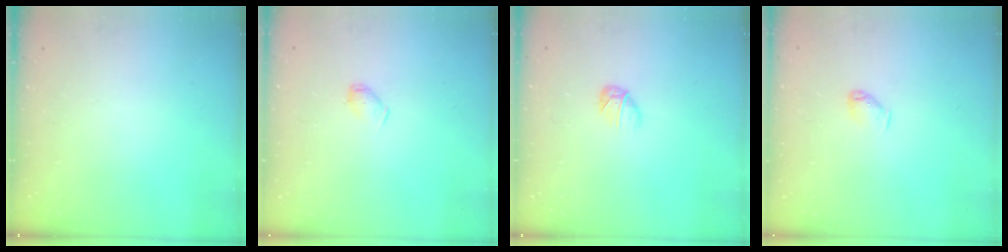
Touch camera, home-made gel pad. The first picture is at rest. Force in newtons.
{"total": 4.7, "press": 4.6, "slide": 0.8}
{"total": 3.2, "press": 3.0, "slide": 0.9}
{"total": 3.9, "press": 3.8, "slide": 0.5}